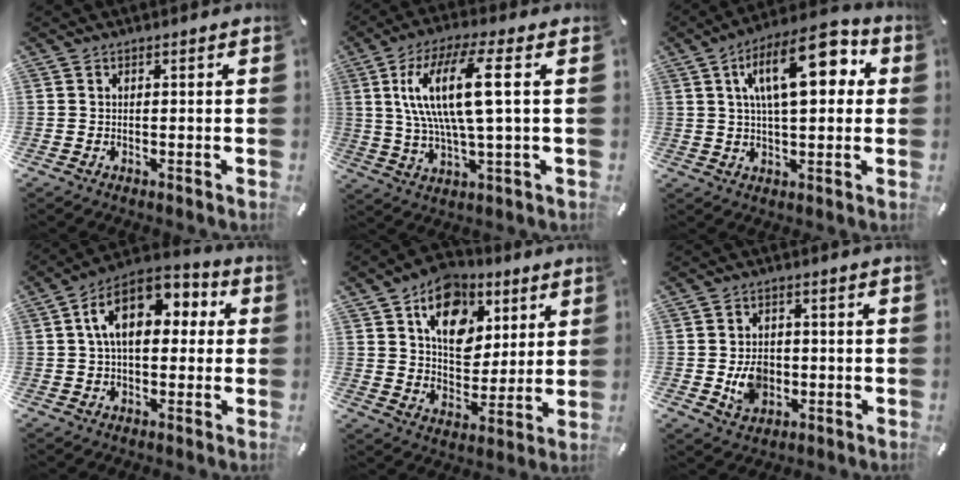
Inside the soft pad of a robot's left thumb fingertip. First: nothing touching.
{"total": 15.1, "force": [3.3, 3.7, 14.3], "torque": [-0.301, -0.004, 0.046]}
{"total": 17.3, "force": [5.6, 7.5, 14.5], "torque": [-0.234, -0.003, 0.088]}
{"total": 13.4, "force": [3.5, 8.1, 10.1], "torque": [-0.177, 0.000, 0.060]}
{"total": 14.1, "force": [6.4, 10.6, 6.6], "torque": [-0.089, -0.031, 0.116]}
{"total": 7.0, "force": [-1.0, 5.8, 3.7], "torque": [-0.062, -0.002, -0.020]}